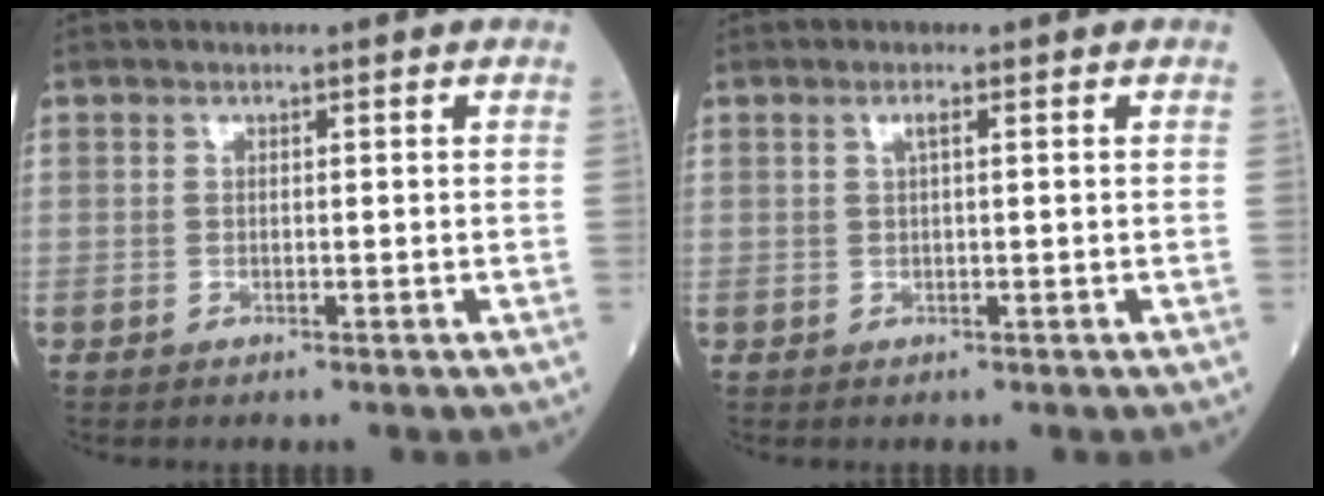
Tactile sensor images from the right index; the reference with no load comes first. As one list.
[{"total": 1.1, "force": [0.4, 0.1, 1.1], "torque": [-0.022, 0.004, 0.007]}]